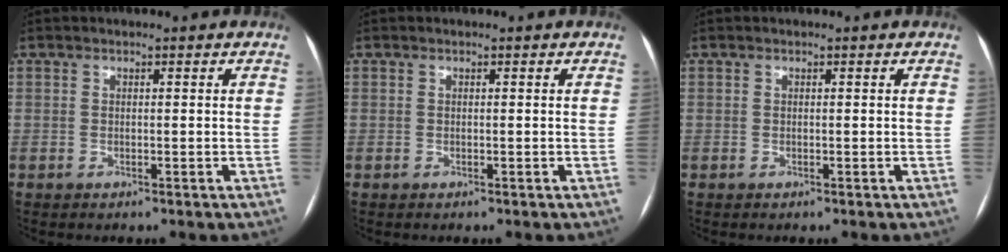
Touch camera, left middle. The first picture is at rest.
{"total": 0.0}
{"total": 0.0}